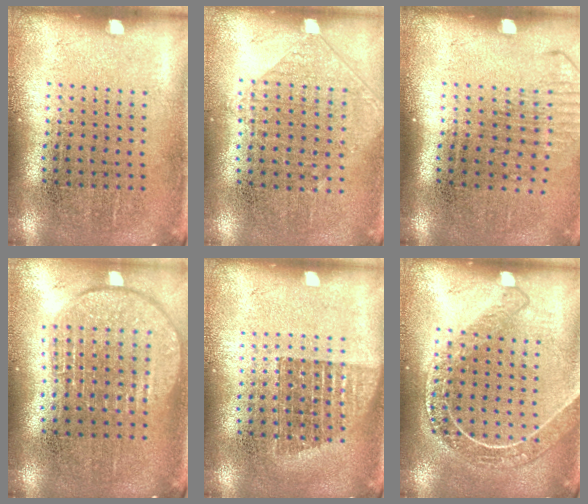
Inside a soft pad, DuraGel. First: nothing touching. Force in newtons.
{"total": 1.0, "press": 0.9, "slide": 0.4}
{"total": 1.3, "press": 1.0, "slide": 0.8}
{"total": 1.9, "press": 1.5, "slide": 1.1}
{"total": 1.2, "press": 1.0, "slide": 0.7}
{"total": 1.8, "press": 1.6, "slide": 0.8}